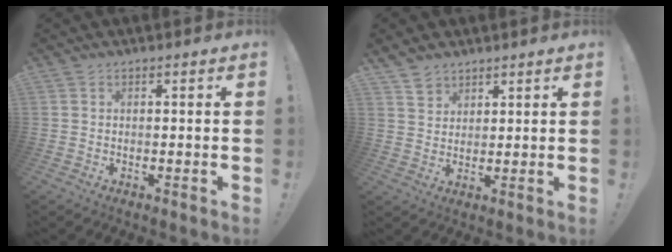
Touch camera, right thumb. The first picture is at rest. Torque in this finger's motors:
{"motor_torque": [-0.17, -0.15, -0.20, 0.34, 0.11]}